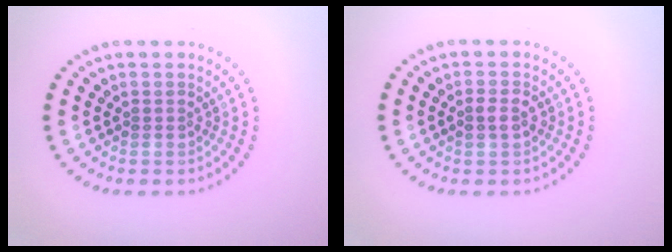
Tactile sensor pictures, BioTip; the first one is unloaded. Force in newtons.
{"total": 1.6, "press": 1.6, "slide": 0.2}